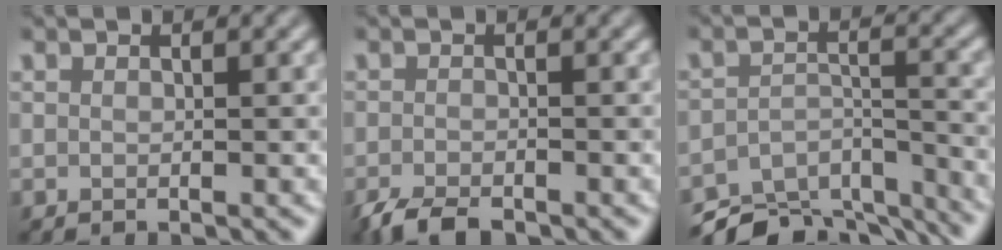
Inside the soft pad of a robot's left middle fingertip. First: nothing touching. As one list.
[{"total": 3.1, "force": [-2.5, 1.0, 1.6], "torque": [-0.030, -0.006, -0.049]}, {"total": 10.3, "force": [-9.3, 3.3, 2.9], "torque": [-0.041, -0.008, -0.128]}]